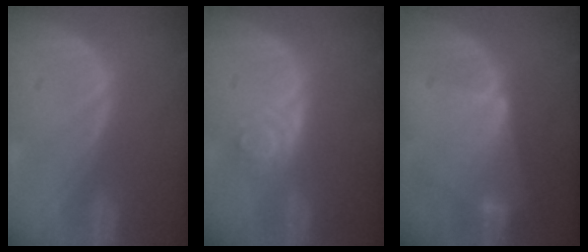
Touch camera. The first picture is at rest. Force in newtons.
{"total": 4.0, "press": 3.5, "slide": 2.0}
{"total": 6.5, "press": 6.1, "slide": 2.4}